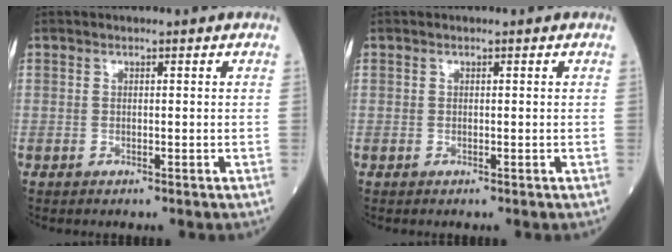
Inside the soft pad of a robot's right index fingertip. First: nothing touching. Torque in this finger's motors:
{"motor_torque": [-0.25, 0.01, -0.04, -0.01]}